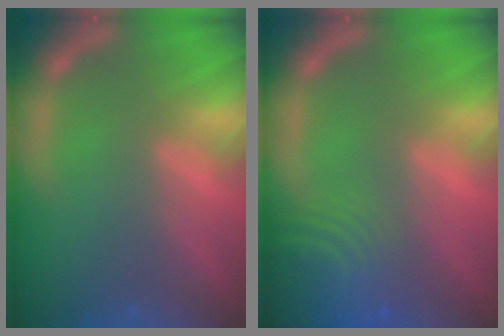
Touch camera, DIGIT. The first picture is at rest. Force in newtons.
{"total": 9.1}